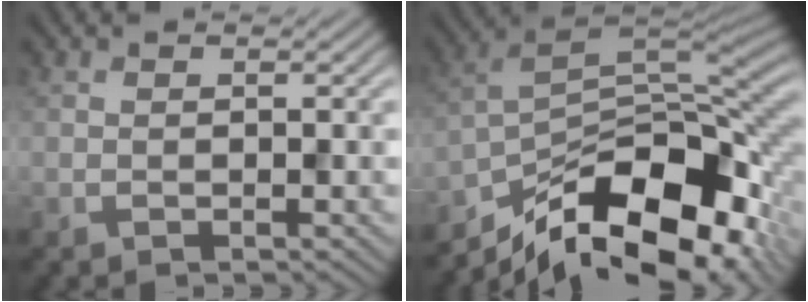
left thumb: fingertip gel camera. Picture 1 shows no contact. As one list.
[{"total": 15.5, "force": [-9.9, 6.6, 9.9], "torque": [-0.186, -0.019, -0.162]}]